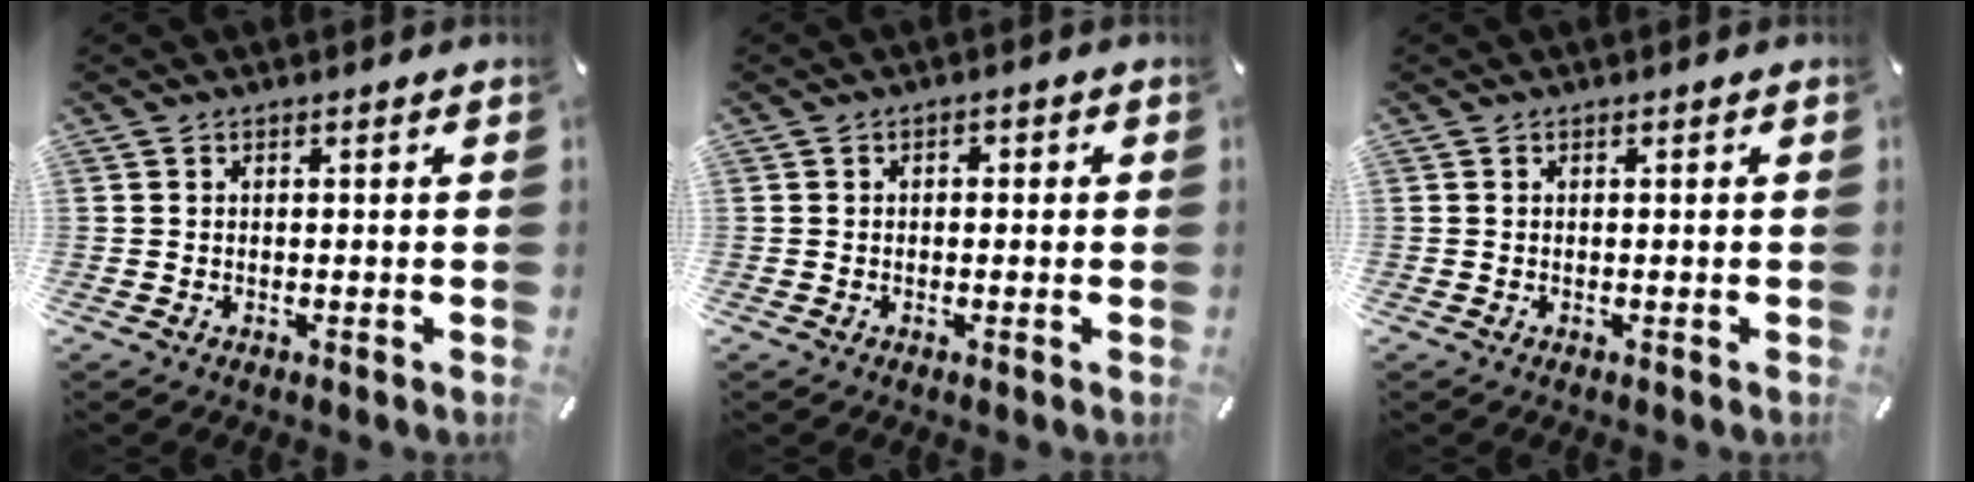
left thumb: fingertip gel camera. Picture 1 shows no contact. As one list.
[{"total": 1.3, "force": [-0.4, 0.9, 0.8], "torque": [-0.016, 0.007, -0.011]}, {"total": 0.0}]